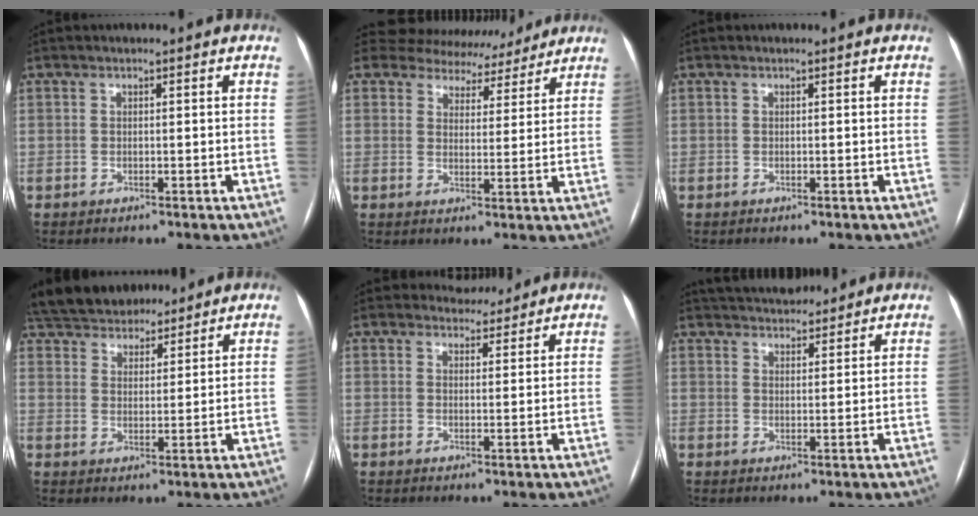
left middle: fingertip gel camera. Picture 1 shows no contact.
{"total": 12.0, "force": [10.5, 5.5, 1.5], "torque": [-0.021, 0.017, 0.134]}
{"total": 0.0}
{"total": 14.9, "force": [12.8, 6.0, 4.6], "torque": [-0.100, 0.034, 0.208]}
{"total": 3.6, "force": [3.3, 1.4, -0.2], "torque": [0.002, 0.001, 0.046]}
{"total": 9.9, "force": [9.1, 2.8, 2.7], "torque": [-0.041, 0.021, 0.139]}